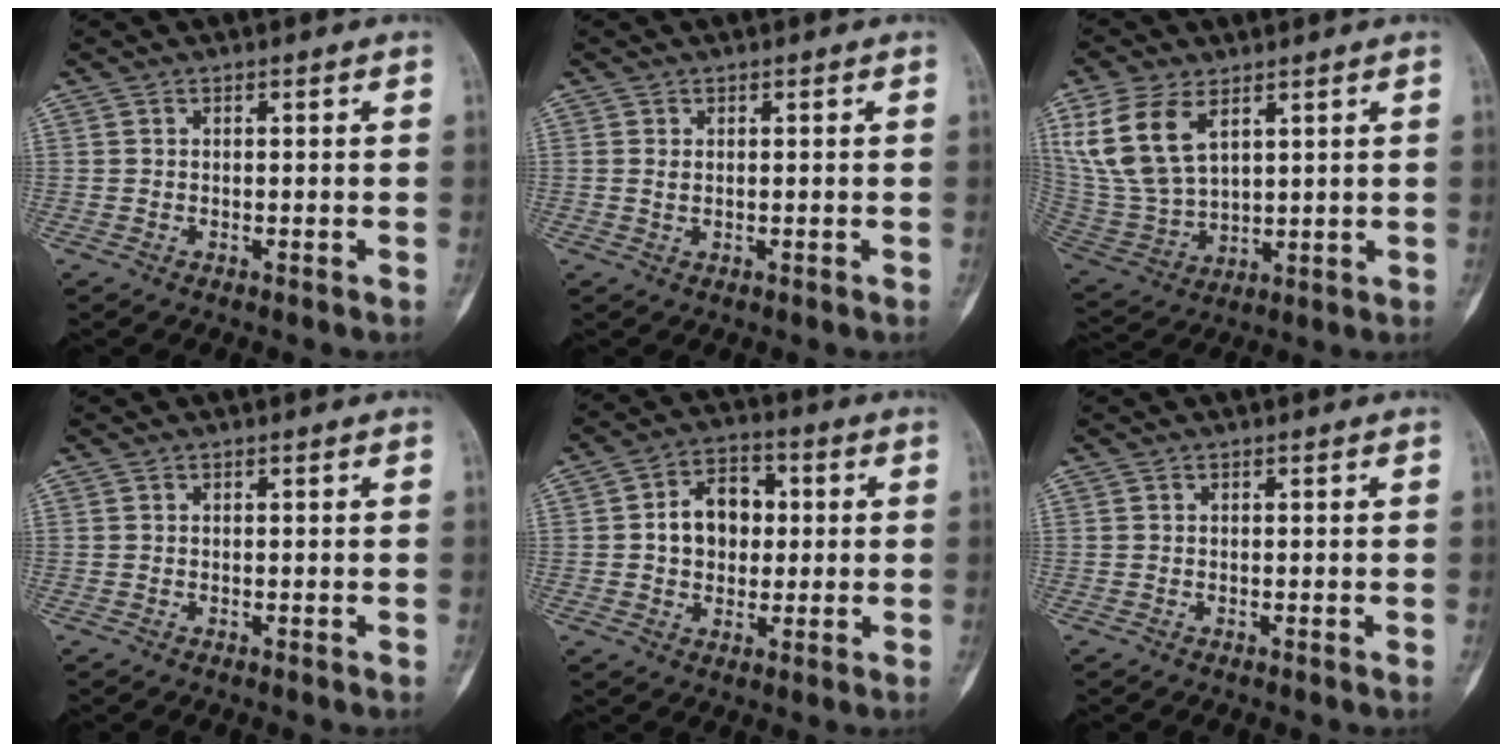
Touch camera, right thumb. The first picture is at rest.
{"total": 0.7, "force": [0.1, 0.3, 0.6], "torque": [-0.017, 0.001, 0.009]}
{"total": 14.3, "force": [6.4, 8.2, 9.8], "torque": [-0.198, -0.016, 0.146]}
{"total": 0.0}
{"total": 9.7, "force": [0.8, 7.3, 6.4], "torque": [-0.065, 0.017, 0.008]}
{"total": 0.0}